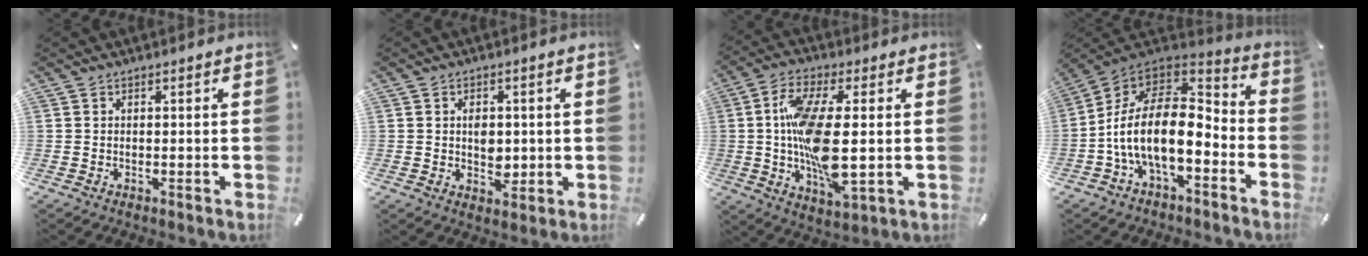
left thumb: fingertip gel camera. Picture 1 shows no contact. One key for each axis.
{"total": 4.6, "fx": 0.2, "fy": 3.7, "fz": 2.8, "tx": -0.021, "ty": -0.004, "tz": -0.002}
{"total": 15.9, "fx": -0.4, "fy": 6.6, "fz": 14.5, "tx": -0.288, "ty": -0.010, "tz": -0.007}
{"total": 17.8, "fx": -4.9, "fy": 9.8, "fz": 14.1, "tx": -0.285, "ty": 0.007, "tz": -0.084}